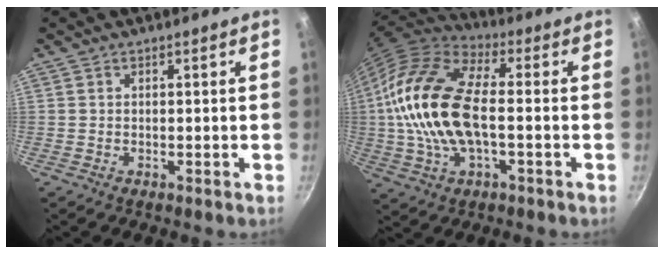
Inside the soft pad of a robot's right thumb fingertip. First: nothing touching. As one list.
[{"total": 20.3, "force": [-0.6, 10.4, 17.4], "torque": [-0.337, 0.032, -0.025]}]